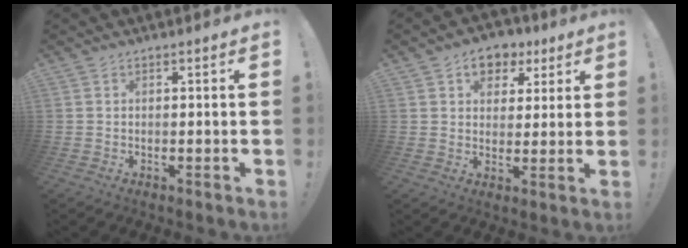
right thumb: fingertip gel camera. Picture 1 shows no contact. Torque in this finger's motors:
{"motor_torque": [0.32, 1.68, 0.75, 0.24, 0.00]}